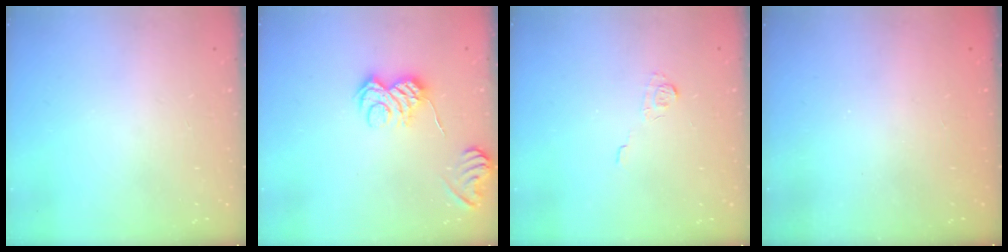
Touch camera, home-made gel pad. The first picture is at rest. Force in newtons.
{"total": 7.4, "press": 7.3, "slide": 1.3}
{"total": 4.5, "press": 4.4, "slide": 0.6}
{"total": 2.3, "press": 2.1, "slide": 0.7}